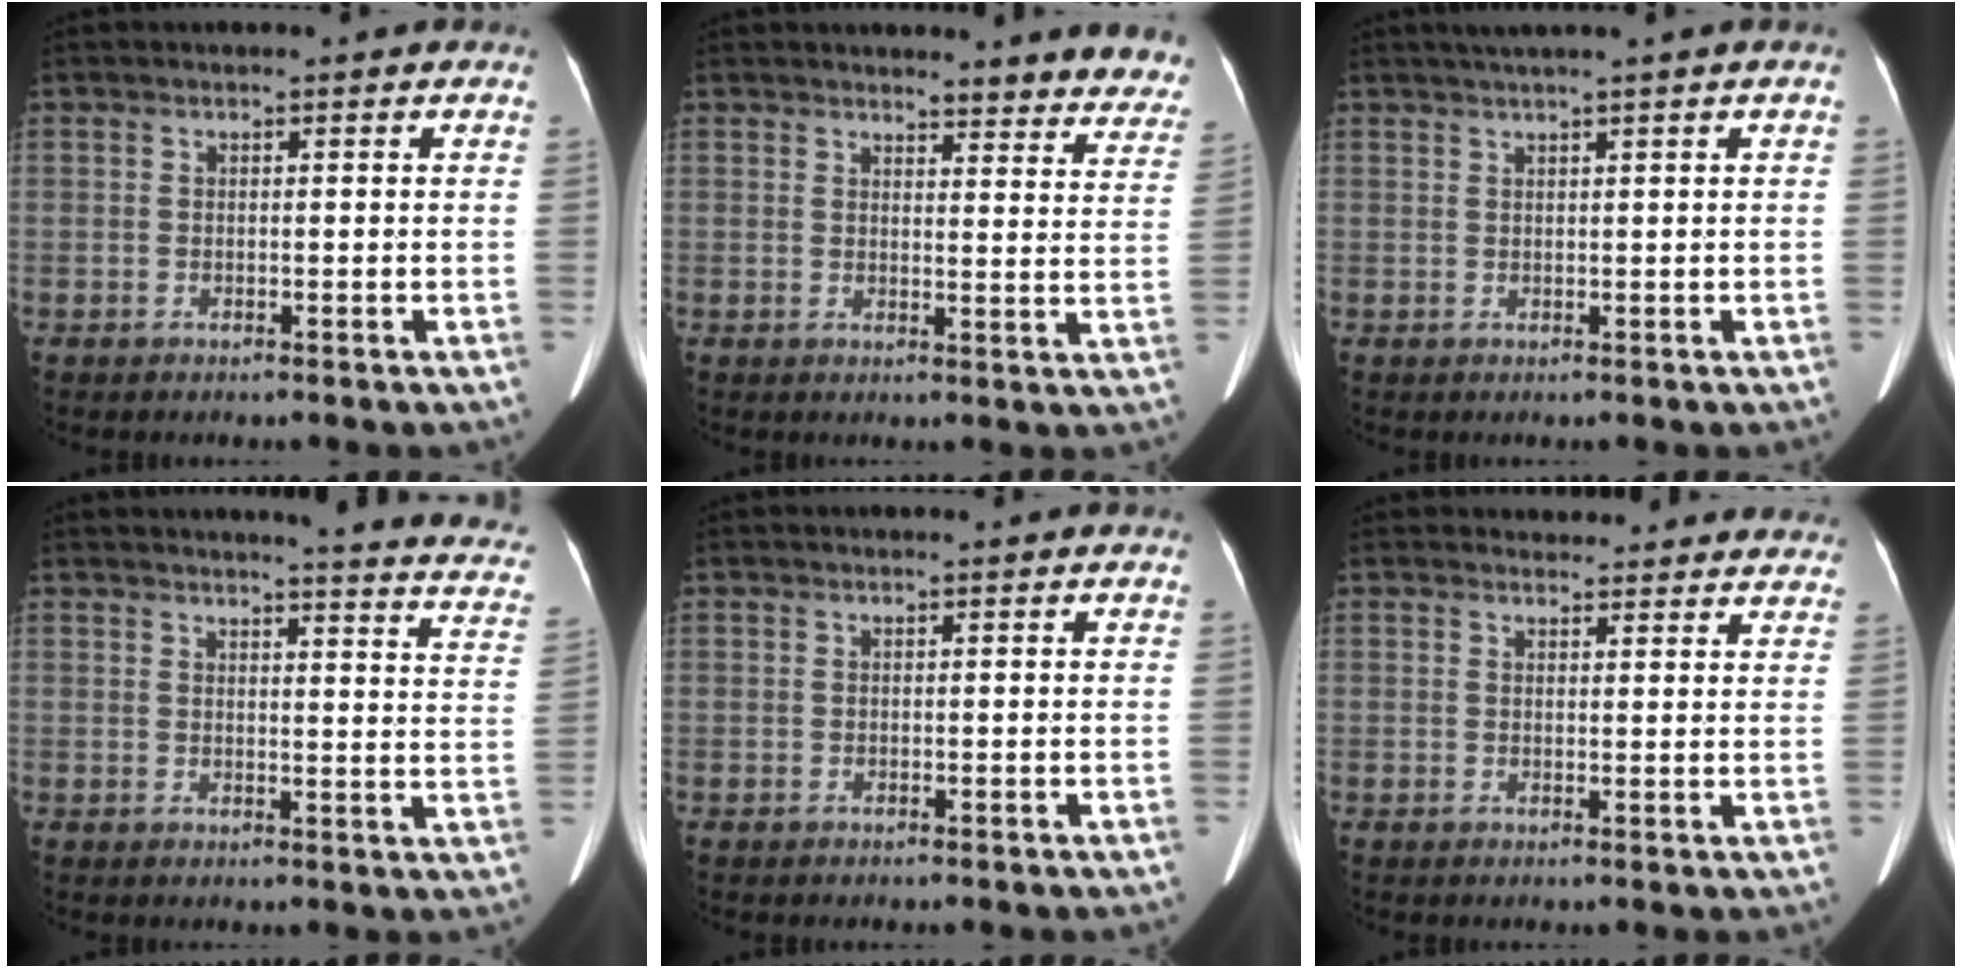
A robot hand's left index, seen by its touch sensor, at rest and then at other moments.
{"total": 11.2, "force": [10.8, 2.3, 1.8], "torque": [0.026, -0.040, 0.089]}
{"total": 2.8, "force": [1.9, -0.7, 1.9], "torque": [-0.035, 0.013, 0.038]}
{"total": 17.5, "force": [16.4, 0.9, 6.0], "torque": [-0.060, -0.095, 0.158]}
{"total": 0.0}
{"total": 10.2, "force": [9.6, 3.2, 1.3], "torque": [0.018, 0.009, 0.088]}